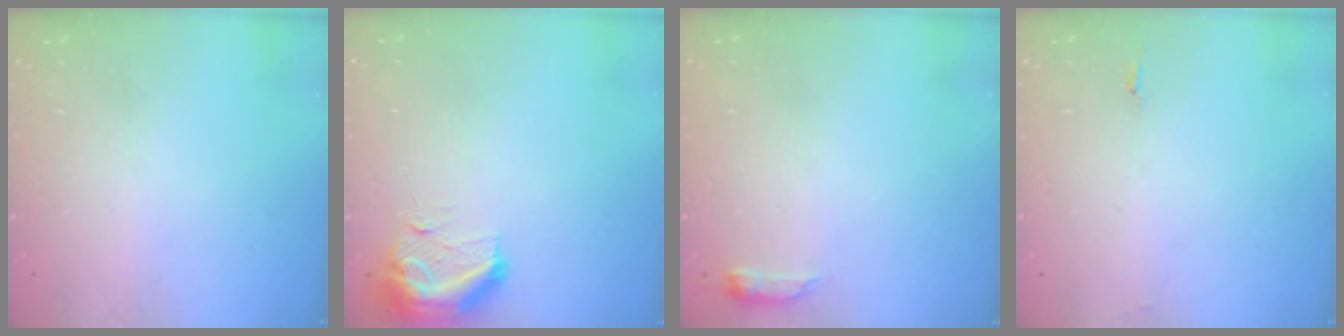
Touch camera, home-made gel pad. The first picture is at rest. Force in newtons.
{"total": 10.3, "press": 10.2, "slide": 1.7}
{"total": 3.6, "press": 3.5, "slide": 0.7}
{"total": 4.8, "press": 4.6, "slide": 1.4}